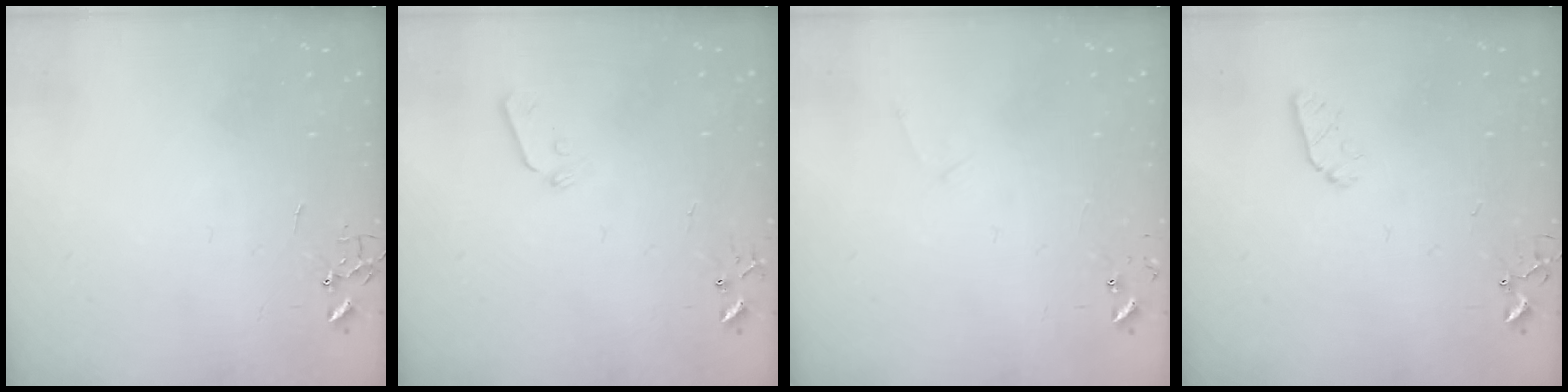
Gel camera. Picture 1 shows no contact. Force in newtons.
{"total": 5.8, "press": 5.8, "slide": 0.5}
{"total": 4.8, "press": 4.8, "slide": 0.5}
{"total": 5.0, "press": 4.9, "slide": 0.9}